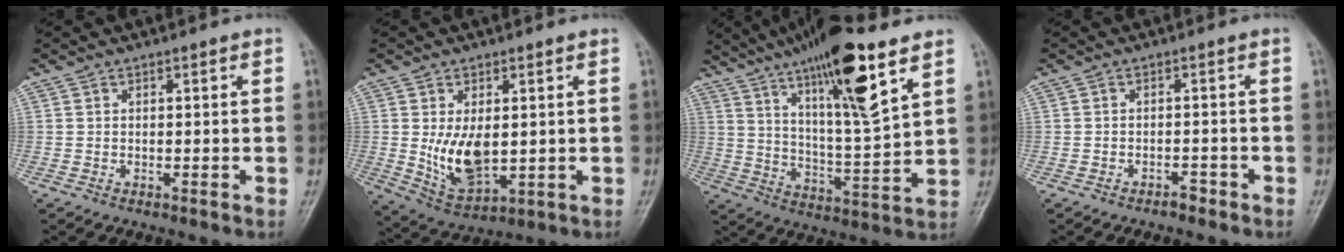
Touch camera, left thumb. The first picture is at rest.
{"total": 9.2, "force": [0.4, 5.2, 7.5], "torque": [-0.118, -0.021, 0.025]}
{"total": 18.9, "force": [11.0, 3.4, 15.0], "torque": [-0.238, -0.048, 0.188]}
{"total": 1.5, "force": [-1.4, 0.5, 0.4], "torque": [-0.006, 0.009, -0.021]}